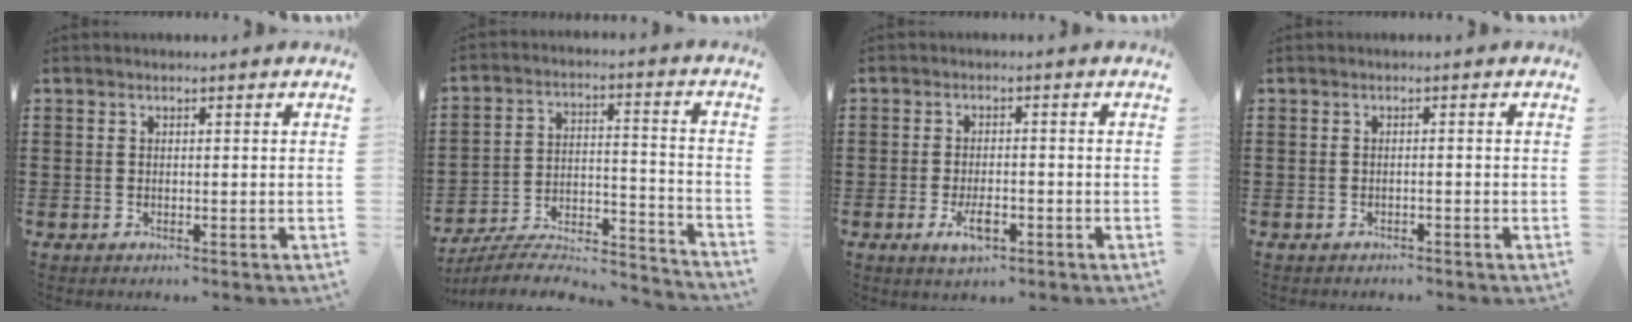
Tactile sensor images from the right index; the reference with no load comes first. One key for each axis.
{"total": 6.4, "fx": -5.8, "fy": 1.4, "fz": 2.4, "tx": -0.046, "ty": -0.002, "tz": -0.117}
{"total": 4.2, "fx": -1.7, "fy": 1.6, "fz": 3.5, "tx": -0.072, "ty": -0.003, "tz": -0.033}
{"total": 0.7, "fx": -0.5, "fy": 0.1, "fz": 0.4, "tx": -0.008, "ty": -0.001, "tz": -0.011}